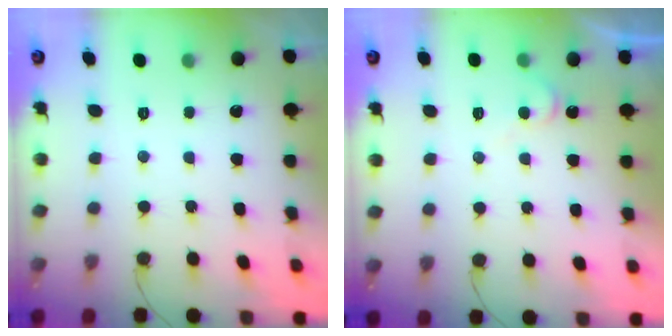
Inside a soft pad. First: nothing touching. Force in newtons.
{"total": 5.4, "press": 5.4, "slide": 0.5}